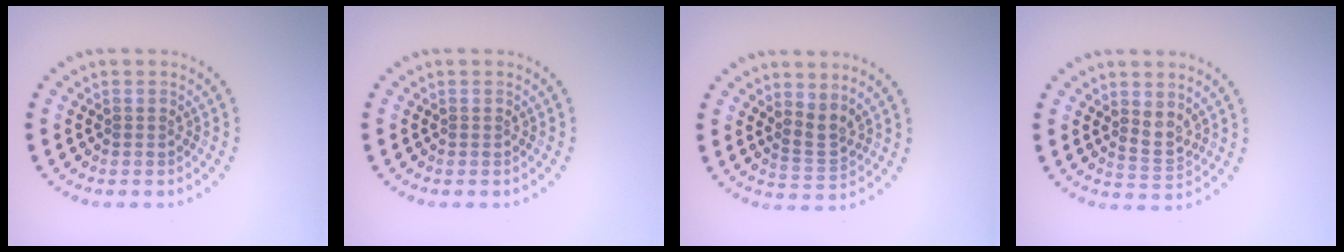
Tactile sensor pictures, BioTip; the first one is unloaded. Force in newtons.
{"total": 0.0}
{"total": 2.3, "press": 1.5, "slide": 1.7}
{"total": 2.0, "press": 1.6, "slide": 1.2}